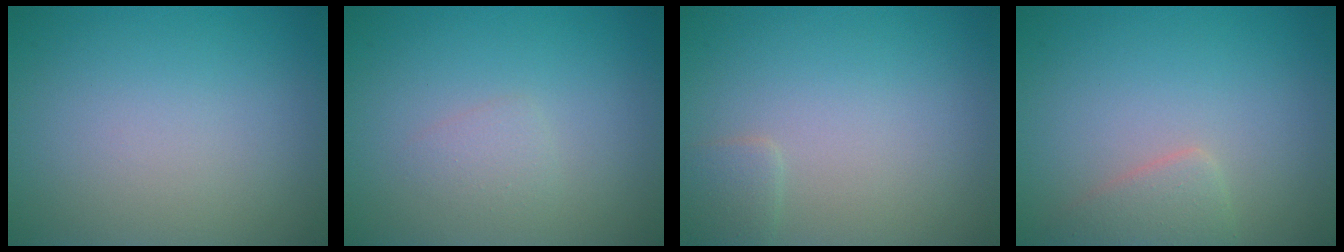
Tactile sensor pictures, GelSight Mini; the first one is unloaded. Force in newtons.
{"total": 1.1, "press": 1.1, "slide": 0.1}
{"total": 1.1, "press": 1.1, "slide": 0.1}
{"total": 1.9, "press": 1.9, "slide": 0.2}